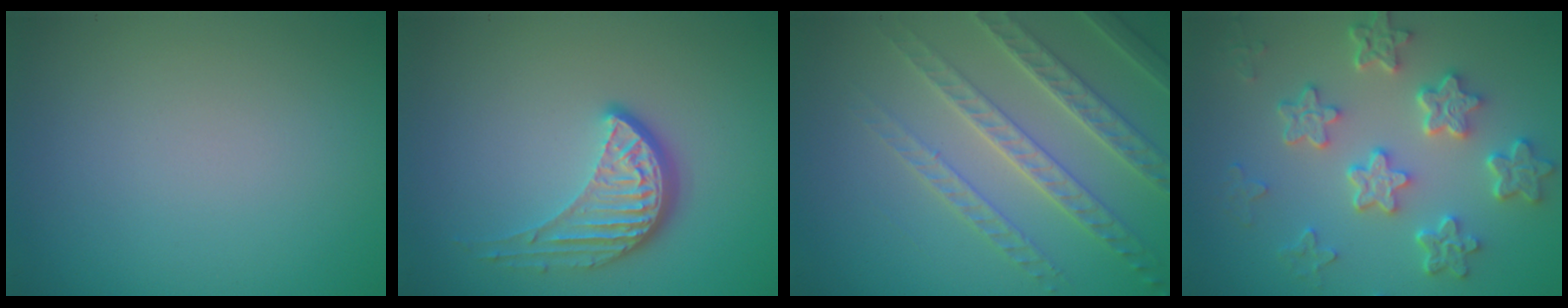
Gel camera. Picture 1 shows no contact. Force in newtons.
{"total": 4.0, "press": 2.9, "slide": 2.8}
{"total": 4.4, "press": 4.2, "slide": 1.5}
{"total": 6.0, "press": 4.6, "slide": 3.8}